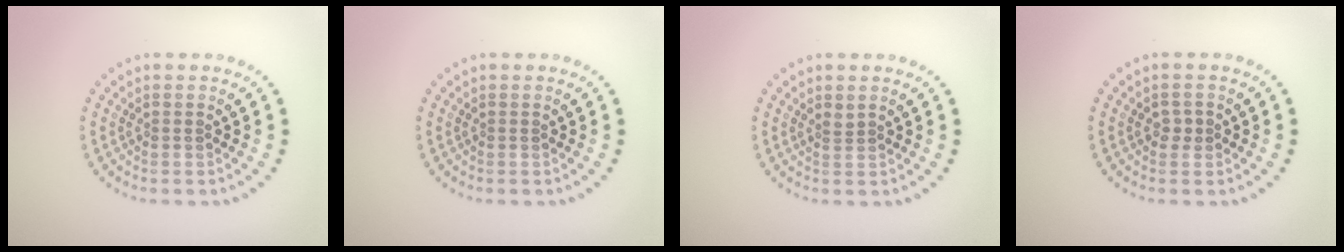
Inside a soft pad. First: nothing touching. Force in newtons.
{"total": 0.0}
{"total": 0.9, "press": 0.6, "slide": 0.7}
{"total": 1.1, "press": 1.0, "slide": 0.3}